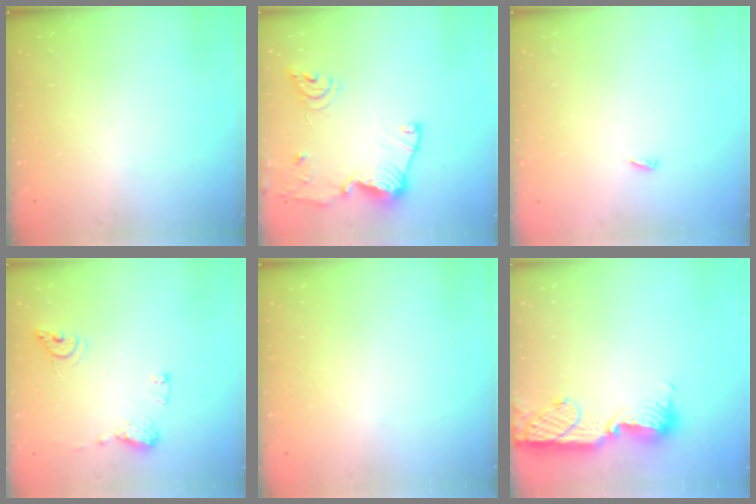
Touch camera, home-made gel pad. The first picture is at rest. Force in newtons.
{"total": 15.7, "press": 15.6, "slide": 1.7}
{"total": 2.9, "press": 2.9, "slide": 0.2}
{"total": 10.4, "press": 10.3, "slide": 0.9}
{"total": 1.0, "press": 0.8, "slide": 0.6}
{"total": 13.9, "press": 13.8, "slide": 1.2}